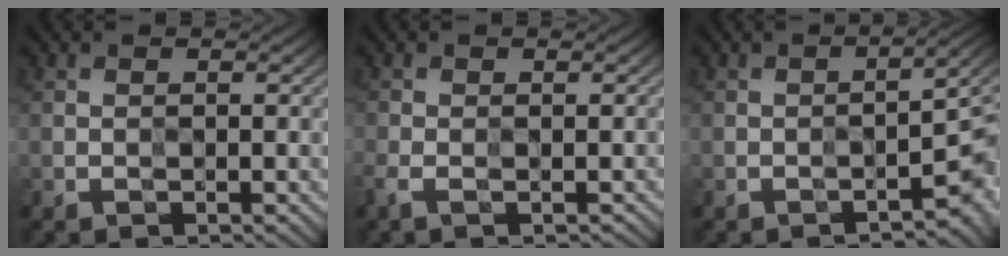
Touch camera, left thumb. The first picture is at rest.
{"total": 2.4, "force": [-1.4, 0.9, 1.7], "torque": [-0.037, -0.008, -0.027]}
{"total": 4.2, "force": [-1.9, 0.8, 3.7], "torque": [-0.050, 0.009, -0.026]}